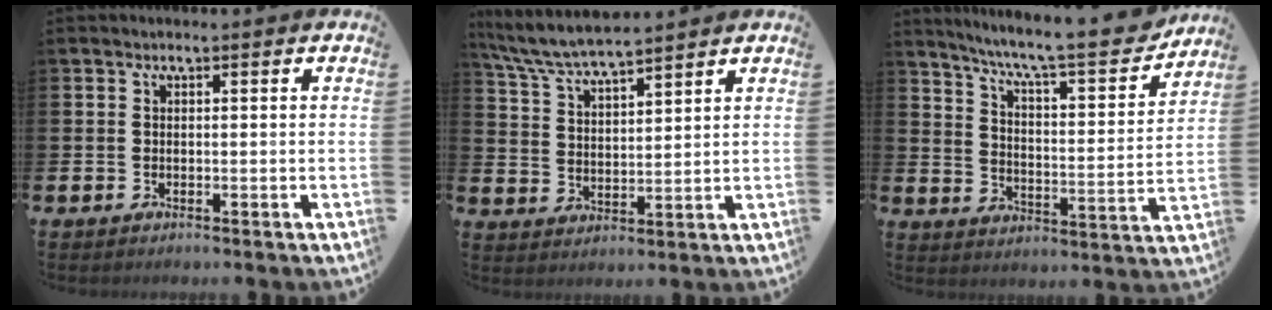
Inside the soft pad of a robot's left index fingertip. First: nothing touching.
{"total": 6.5, "force": [6.2, 0.5, 1.9], "torque": [-0.063, -0.026, 0.112]}
{"total": 9.5, "force": [8.3, 1.2, 4.5], "torque": [-0.103, -0.058, 0.134]}